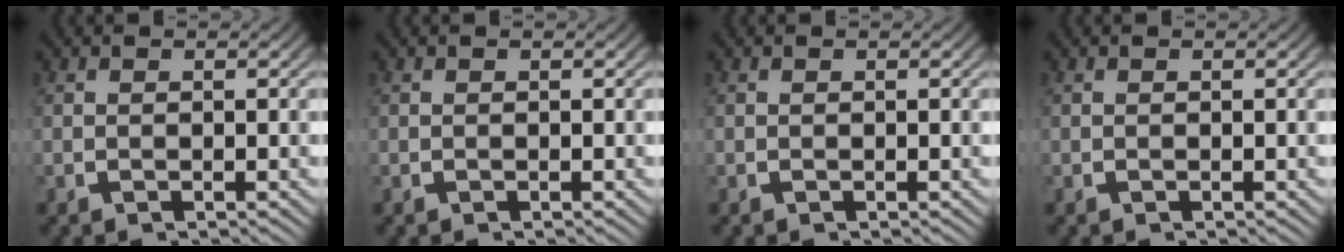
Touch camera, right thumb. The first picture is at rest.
{"total": 0.0}
{"total": 0.0}
{"total": 0.0}